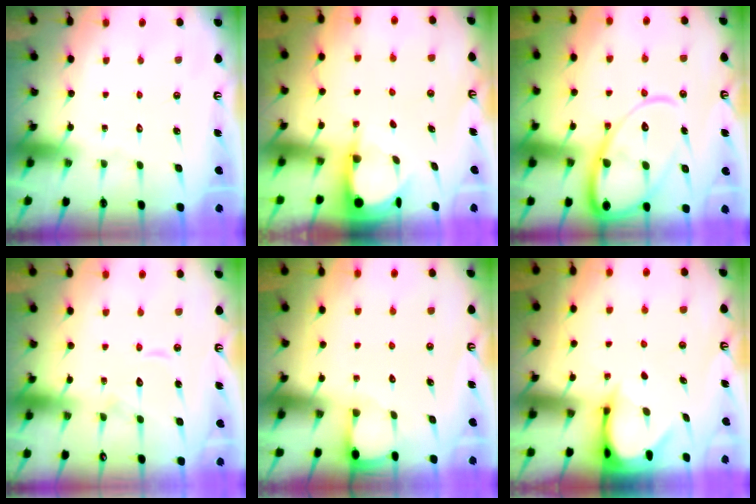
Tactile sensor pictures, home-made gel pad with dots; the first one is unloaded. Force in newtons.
{"total": 3.9, "press": 3.9, "slide": 0.3}
{"total": 17.0, "press": 16.9, "slide": 1.8}
{"total": 7.4, "press": 7.4, "slide": 0.7}
{"total": 2.0, "press": 2.0, "slide": 0.2}
{"total": 3.4, "press": 3.4, "slide": 0.3}